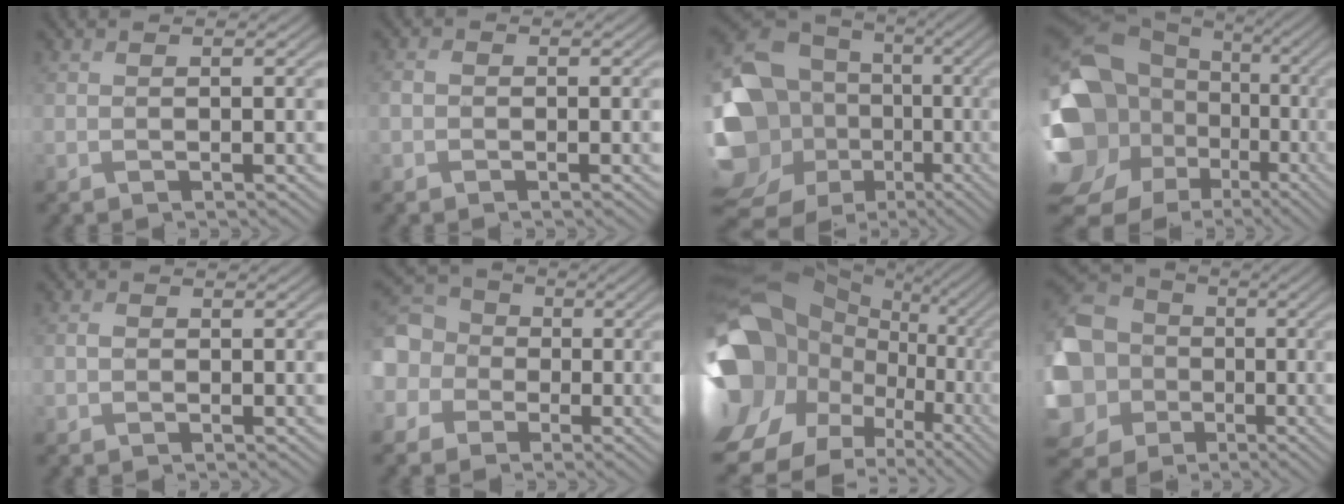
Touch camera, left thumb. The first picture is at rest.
{"total": 0.9, "force": [-0.4, 0.8, 0.3], "torque": [-0.003, 0.003, -0.013]}
{"total": 18.5, "force": [-2.1, 15.7, 9.5], "torque": [-0.245, -0.006, -0.012]}
{"total": 20.7, "force": [-1.3, 17.5, 11.0], "torque": [-0.278, -0.021, -0.019]}
{"total": 0.6, "force": [-0.1, 0.6, 0.2], "torque": [-0.001, 0.003, -0.004]}
{"total": 8.0, "force": [-1.1, 7.2, 3.3], "torque": [-0.119, -0.002, -0.043]}
{"total": 21.7, "force": [2.7, 17.7, 12.3], "torque": [-0.285, -0.009, 0.055]}
{"total": 18.1, "force": [-2.2, 16.7, 6.7], "torque": [-0.245, -0.003, -0.069]}